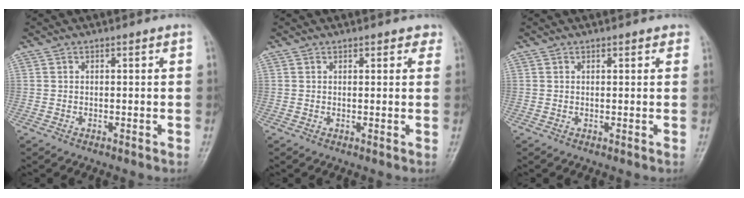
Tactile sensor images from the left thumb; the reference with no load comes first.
{"total": 2.3, "force": [1.7, 1.1, 1.1], "torque": [0.009, -0.003, 0.014]}
{"total": 1.3, "force": [0.9, 0.6, 0.7], "torque": [-0.004, -0.002, 0.008]}